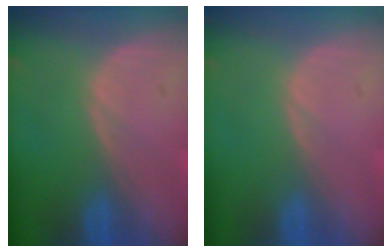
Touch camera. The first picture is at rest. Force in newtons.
{"total": 0.0}